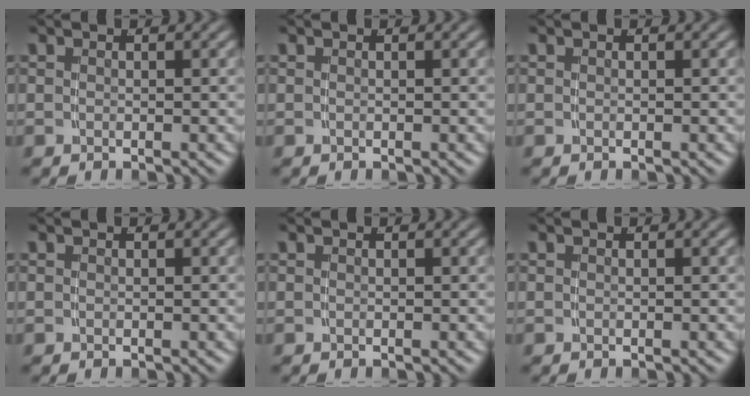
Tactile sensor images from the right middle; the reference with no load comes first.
{"total": 0.0}
{"total": 0.0}
{"total": 0.0}
{"total": 0.0}
{"total": 0.0}